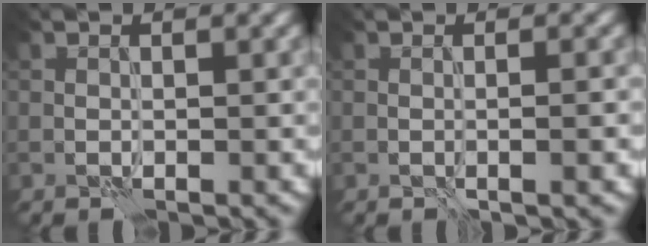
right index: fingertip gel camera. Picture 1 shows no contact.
{"total": 2.0, "force": [-0.3, 0.6, 1.9], "torque": [-0.012, 0.002, -0.002]}